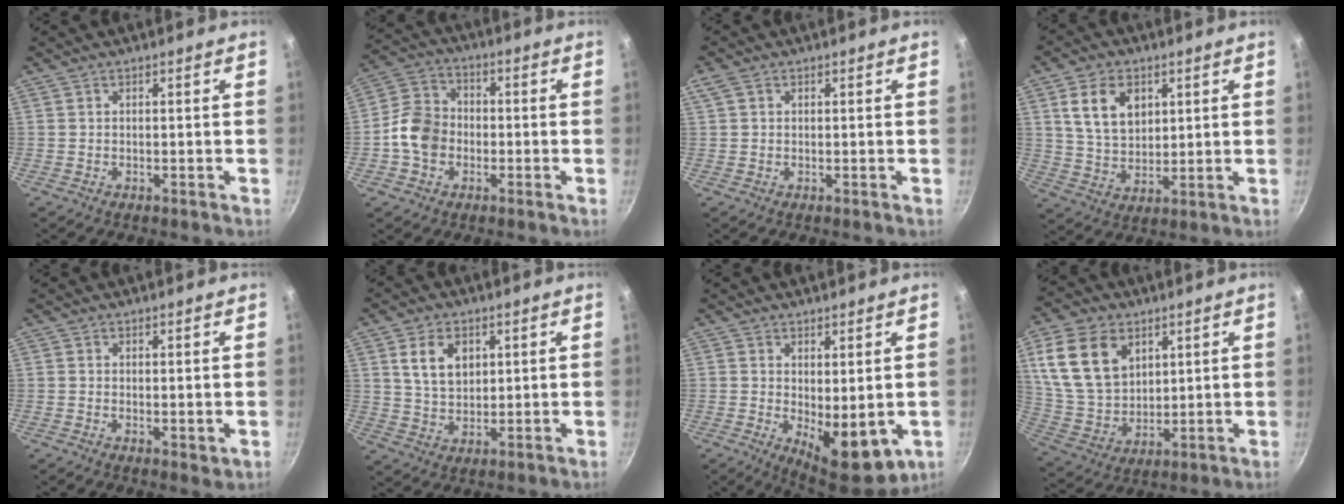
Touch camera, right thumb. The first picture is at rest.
{"total": 9.7, "force": [-2.1, 7.8, 5.4], "torque": [-0.075, 0.025, -0.055]}
{"total": 2.3, "force": [0.9, 1.6, 1.3], "torque": [-0.027, 0.007, 0.018]}
{"total": 10.5, "force": [3.8, 7.2, 6.6], "torque": [-0.098, -0.016, 0.075]}
{"total": 1.8, "force": [0.6, 0.9, 1.5], "torque": [-0.022, -0.010, 0.006]}
{"total": 8.1, "force": [2.9, 5.6, 5.1], "torque": [-0.073, -0.013, 0.058]}
{"total": 9.5, "force": [-0.5, 4.5, 8.4], "torque": [-0.098, -0.017, 0.006]}
{"total": 16.6, "force": [6.5, 11.6, 9.9], "torque": [-0.161, -0.020, 0.137]}